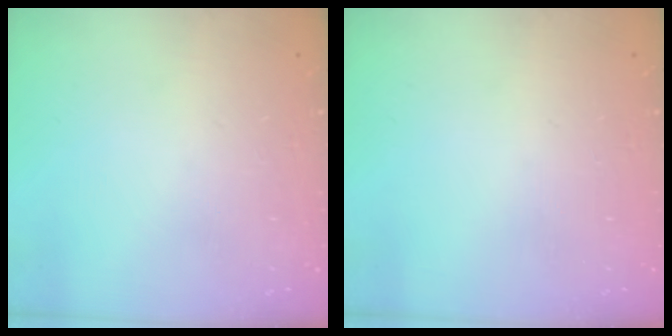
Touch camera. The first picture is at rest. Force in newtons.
{"total": 0.0}